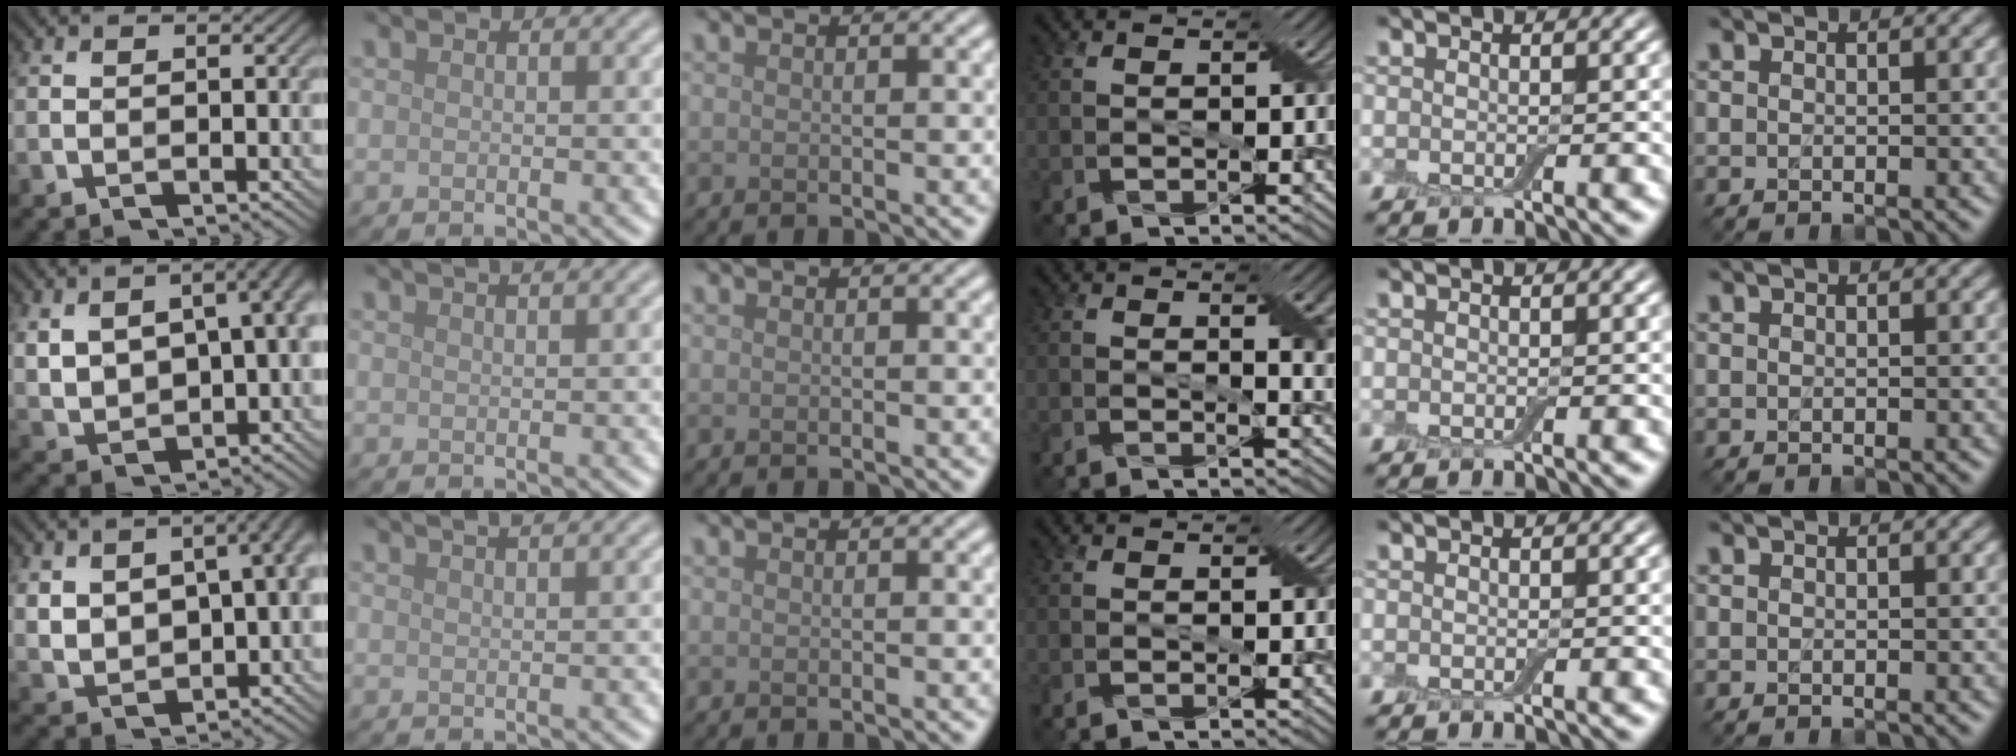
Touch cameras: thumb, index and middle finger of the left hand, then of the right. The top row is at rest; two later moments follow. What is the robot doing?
{"motion": "insert", "object": "backpack"}